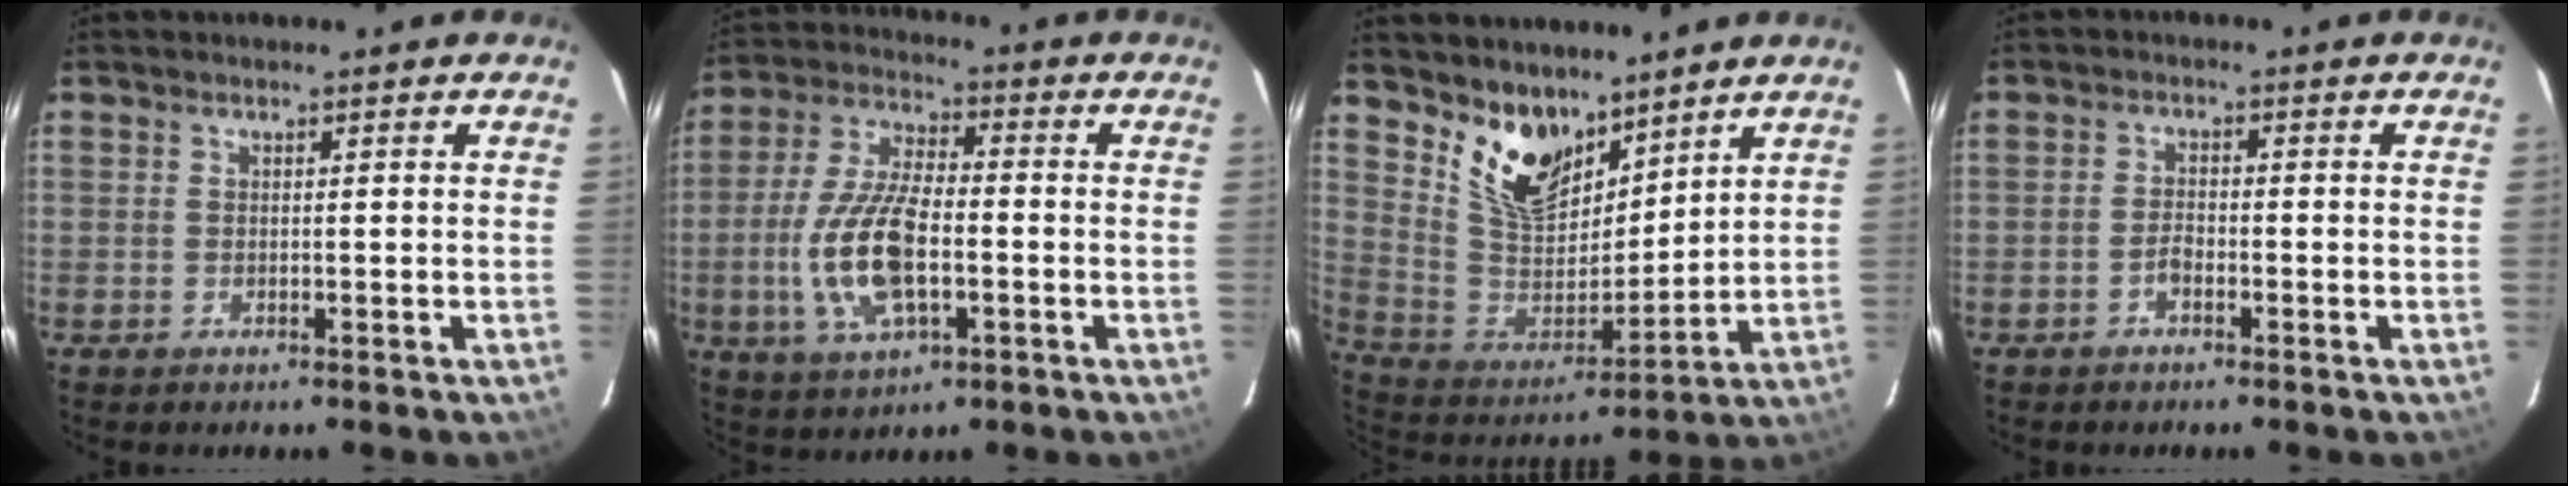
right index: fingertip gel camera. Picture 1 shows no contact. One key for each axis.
{"total": 14.3, "fx": -3.2, "fy": 5.9, "fz": 12.7, "tx": -0.270, "ty": -0.002, "tz": -0.060}
{"total": 13.5, "fx": 9.5, "fy": 7.1, "fz": 6.6, "tx": -0.135, "ty": -0.004, "tz": 0.191}
{"total": 2.0, "fx": -1.4, "fy": 0.8, "fz": 1.2, "tx": -0.027, "ty": 0.006, "tz": -0.028}